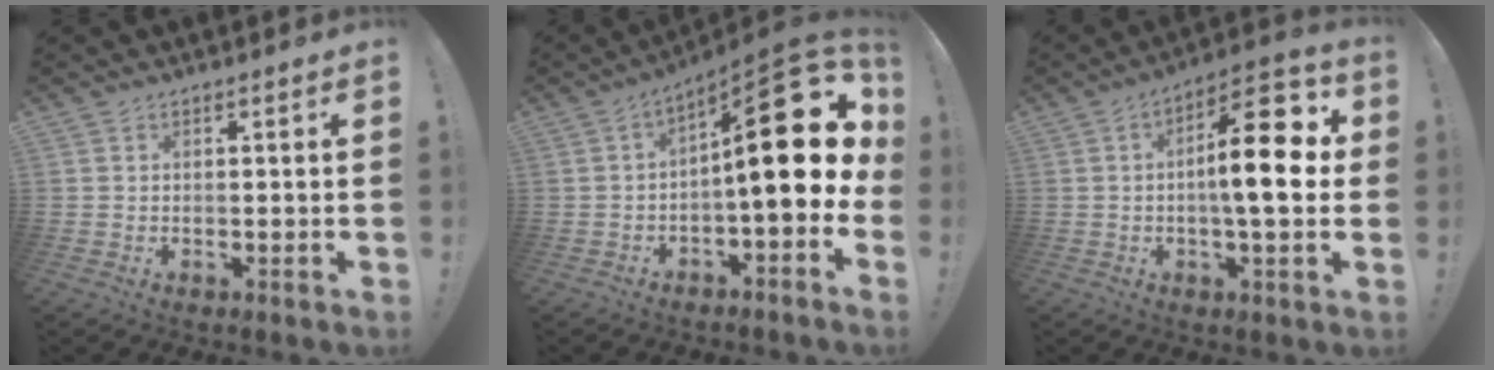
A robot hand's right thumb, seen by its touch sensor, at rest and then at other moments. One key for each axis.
{"total": 21.5, "fx": 3.3, "fy": 5.8, "fz": 20.5, "tx": -0.295, "ty": -0.028, "tz": 0.050}
{"total": 17.1, "fx": 1.3, "fy": 5.2, "fz": 16.3, "tx": -0.242, "ty": -0.004, "tz": 0.011}